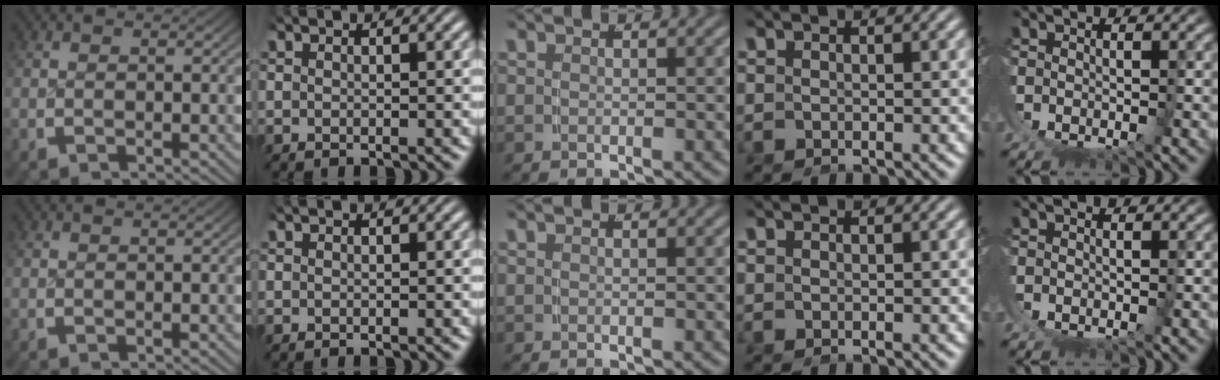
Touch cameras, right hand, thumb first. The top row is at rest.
{}